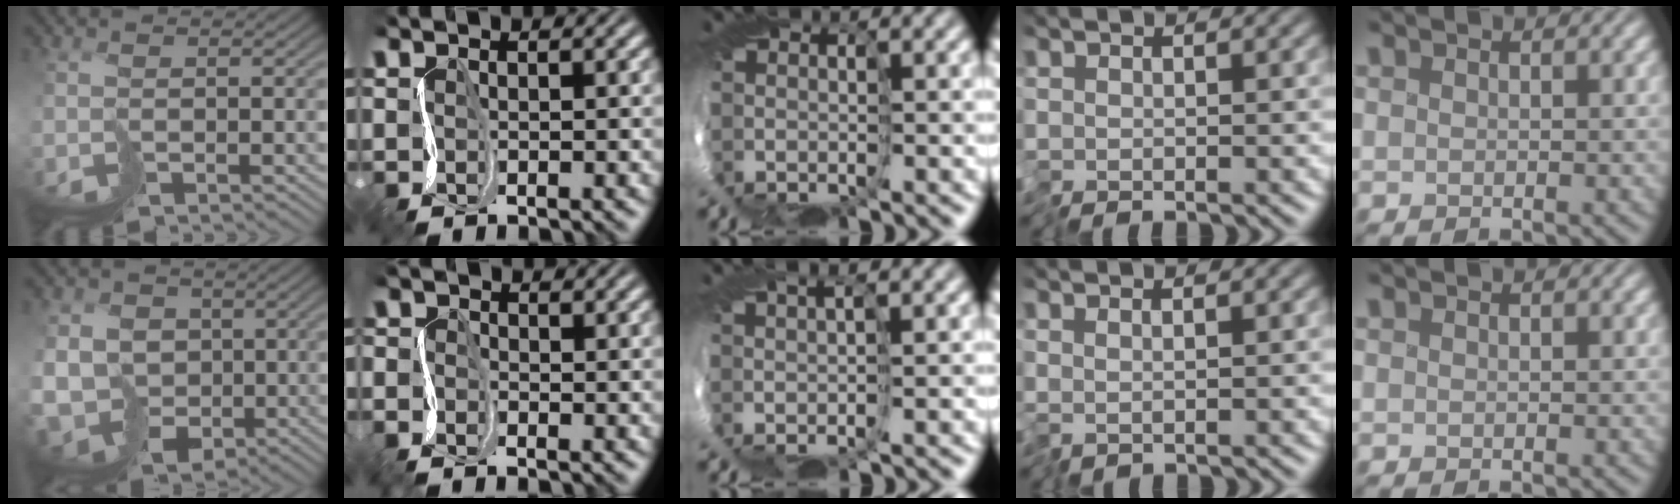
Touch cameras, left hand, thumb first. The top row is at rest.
{"thumb": {"total": 11.0, "force": [-0.8, 9.8, 4.9], "torque": [-0.135, -0.026, -0.028]}, "index": {"total": 1.7, "force": [-1.7, 0.2, -0.1], "torque": [-0.003, -0.004, -0.034]}, "middle": {"total": 2.7, "force": [0.6, -2.5, -0.8], "torque": [0.034, 0.019, -0.003]}, "ring": {"total": 0.6, "force": [0.4, -0.5, 0.1], "torque": [-0.001, 0.002, 0.013]}}